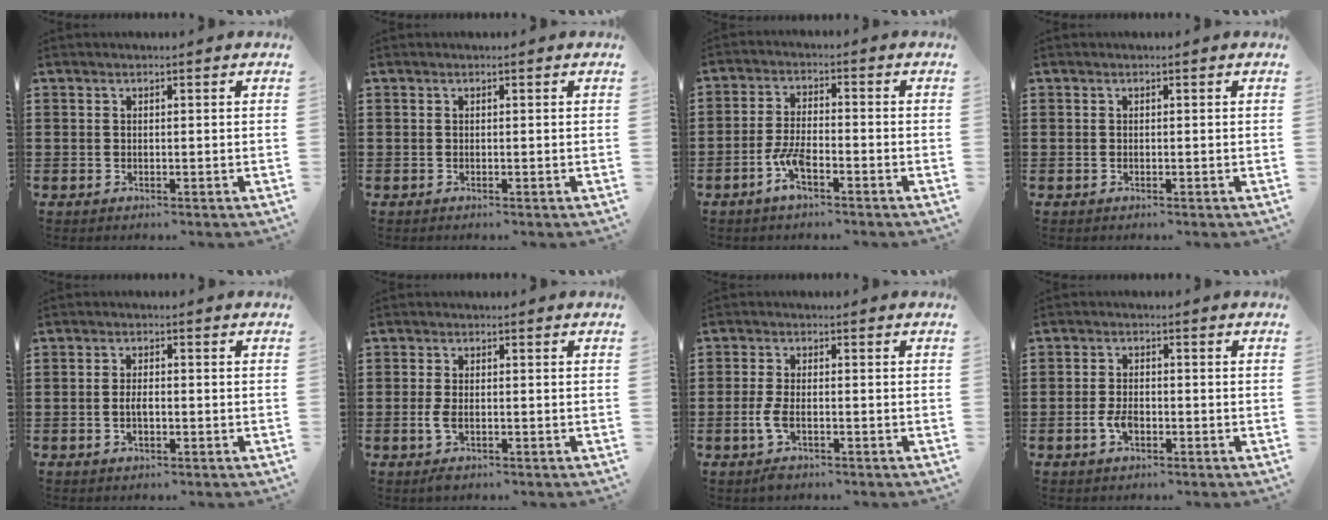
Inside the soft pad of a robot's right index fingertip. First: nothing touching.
{"total": 0.0}
{"total": 5.0, "force": [-2.8, 1.2, 4.0], "torque": [-0.102, -0.008, -0.058]}
{"total": 0.0}
{"total": 2.5, "force": [-0.5, 1.0, 2.2], "torque": [-0.041, 0.003, -0.010]}
{"total": 2.5, "force": [-0.6, 0.9, 2.2], "torque": [-0.051, -0.006, -0.012]}
{"total": 3.4, "force": [-1.2, 1.3, 2.9], "torque": [-0.069, -0.006, -0.024]}
{"total": 3.2, "force": [-1.2, 1.7, 2.4], "torque": [-0.059, -0.003, -0.025]}